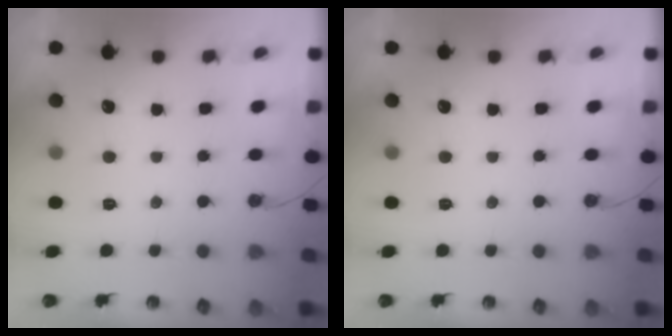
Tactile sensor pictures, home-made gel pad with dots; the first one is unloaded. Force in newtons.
{"total": 0.0}